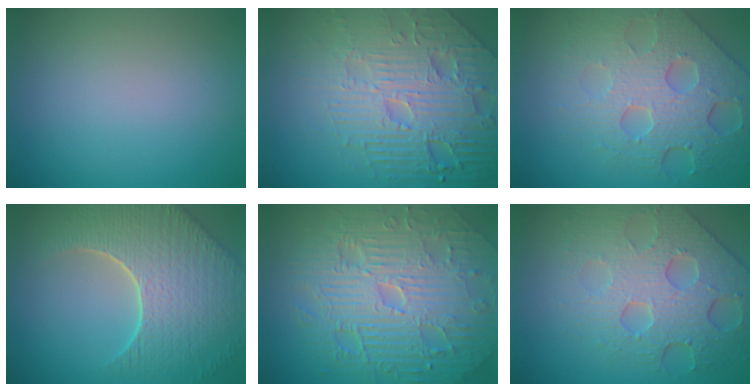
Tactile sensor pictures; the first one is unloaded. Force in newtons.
{"total": 8.0, "press": 6.2, "slide": 5.1}
{"total": 7.4, "press": 5.6, "slide": 4.9}
{"total": 9.0, "press": 6.4, "slide": 6.4}
{"total": 11.7, "press": 7.5, "slide": 9.0}
{"total": 7.4, "press": 5.6, "slide": 4.9}